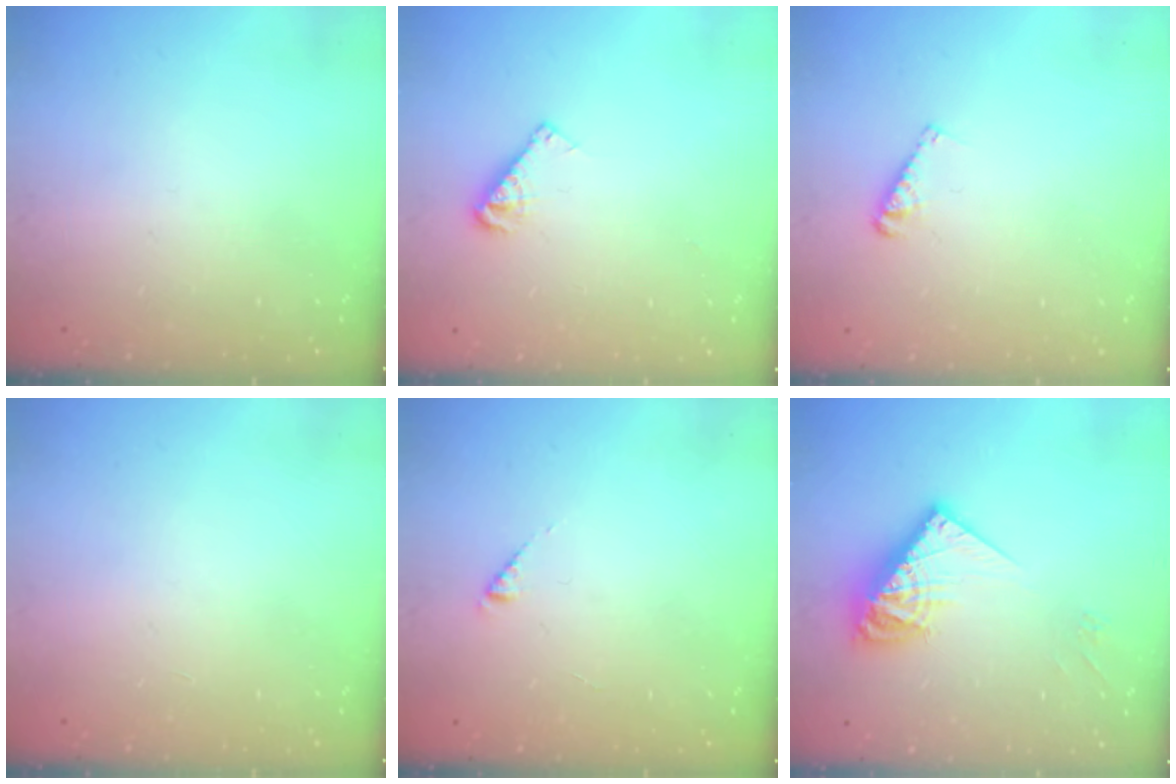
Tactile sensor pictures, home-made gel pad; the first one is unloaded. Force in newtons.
{"total": 5.0, "press": 5.0, "slide": 0.0}
{"total": 3.9, "press": 3.9, "slide": 0.3}
{"total": 0.0}
{"total": 2.7, "press": 2.6, "slide": 0.4}
{"total": 10.9, "press": 10.9, "slide": 0.4}